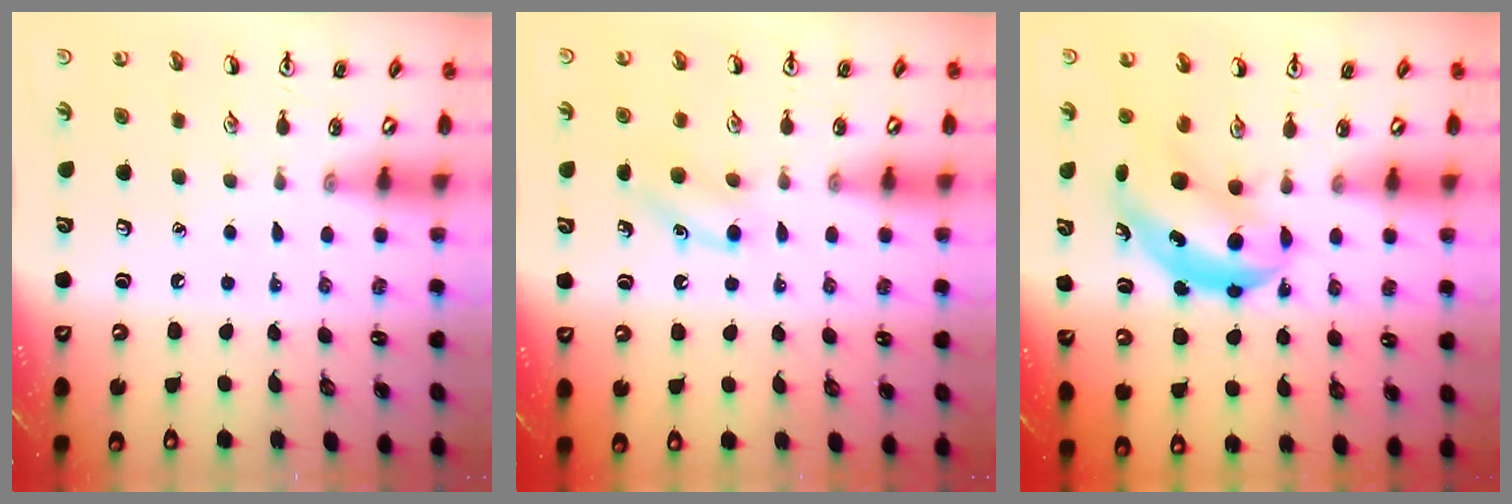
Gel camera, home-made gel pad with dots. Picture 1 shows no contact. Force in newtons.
{"total": 6.8, "press": 6.6, "slide": 1.9}
{"total": 6.1, "press": 6.0, "slide": 1.2}